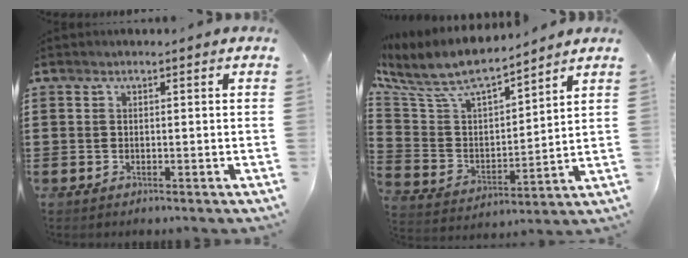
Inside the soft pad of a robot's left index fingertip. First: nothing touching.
{"total": 9.0, "force": [7.7, 2.3, 4.2], "torque": [-0.117, -0.045, 0.131]}